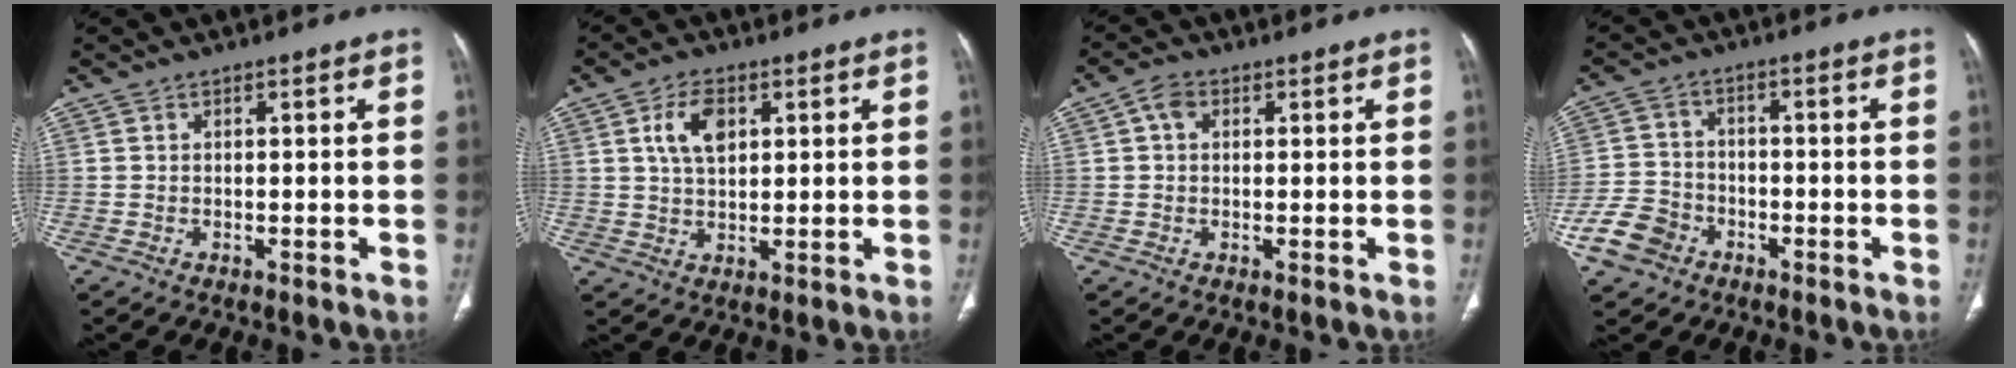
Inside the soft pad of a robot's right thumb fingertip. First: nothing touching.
{"total": 6.7, "force": [2.3, 3.9, 4.9], "torque": [-0.084, -0.003, 0.045]}
{"total": 2.8, "force": [0.7, 2.1, 1.8], "torque": [-0.027, 0.009, 0.012]}
{"total": 7.7, "force": [-4.1, 5.9, 2.8], "torque": [-0.048, 0.023, -0.078]}